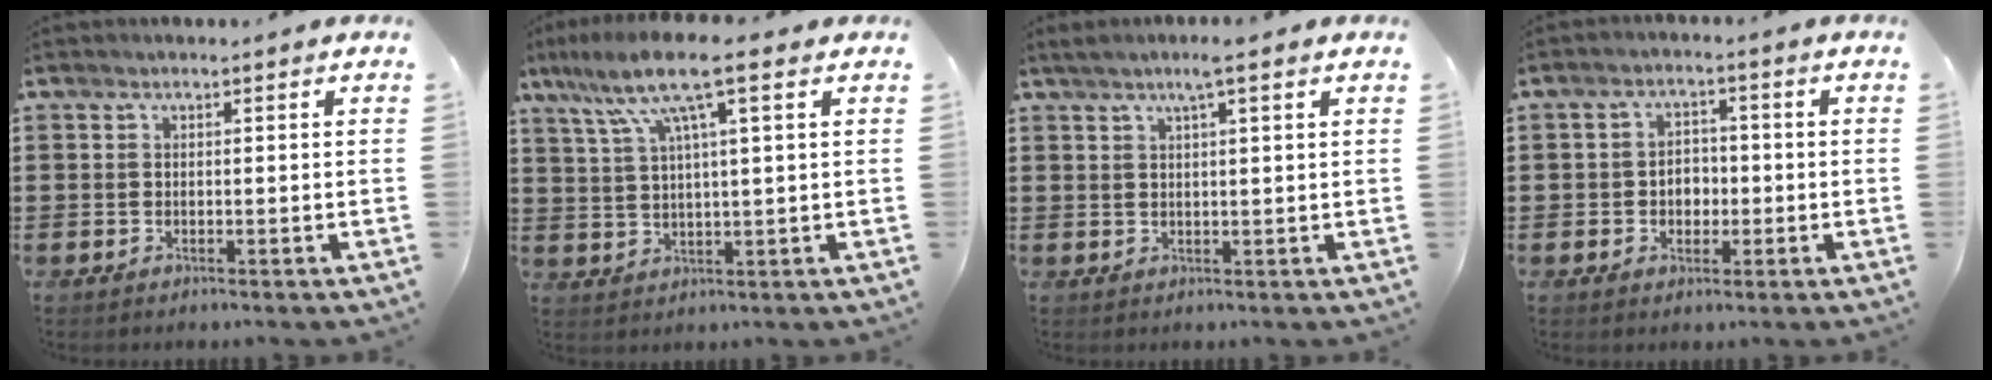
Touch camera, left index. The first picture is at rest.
{"total": 9.1, "force": [4.6, 0.9, 7.8], "torque": [-0.172, -0.004, 0.075]}
{"total": 3.4, "force": [1.9, -0.3, 2.7], "torque": [-0.056, 0.000, 0.033]}
{"total": 3.1, "force": [-0.8, 2.4, 1.7], "torque": [-0.040, 0.006, -0.019]}